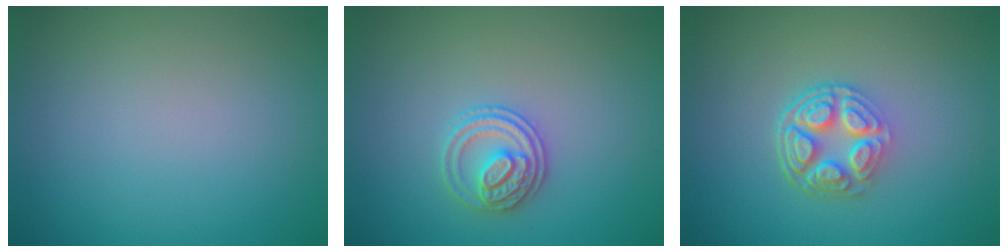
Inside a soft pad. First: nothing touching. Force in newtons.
{"total": 2.7, "press": 2.7, "slide": 0.6}
{"total": 5.0, "press": 3.7, "slide": 3.4}